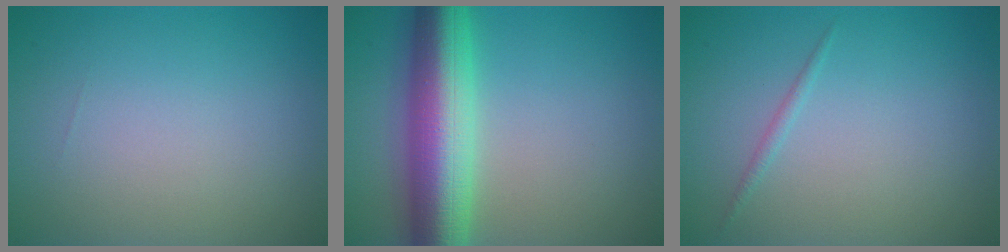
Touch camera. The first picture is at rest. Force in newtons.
{"total": 9.5, "press": 9.5, "slide": 0.2}
{"total": 0.7, "press": 0.7, "slide": 0.0}